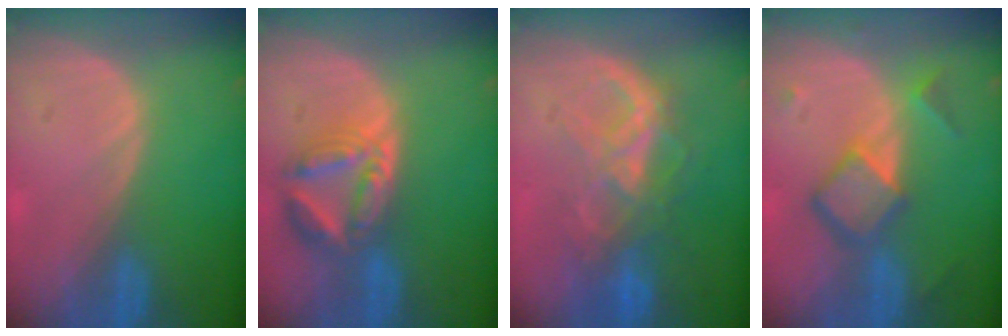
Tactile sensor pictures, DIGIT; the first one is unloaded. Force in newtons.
{"total": 8.0, "press": 7.0, "slide": 3.8}
{"total": 7.7, "press": 7.4, "slide": 2.0}
{"total": 6.8, "press": 5.9, "slide": 3.4}